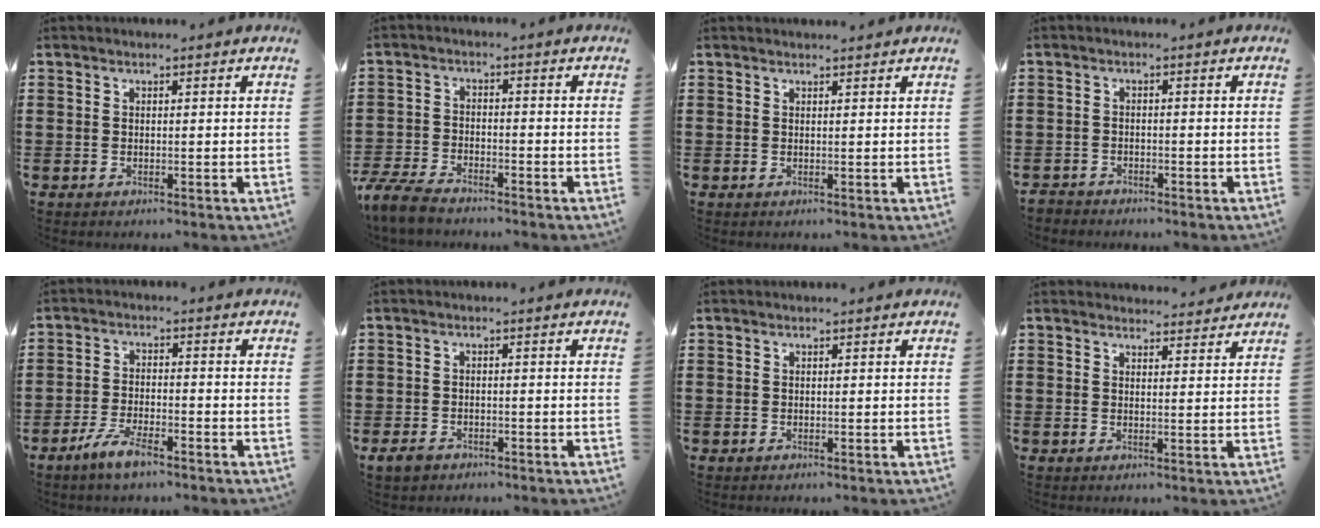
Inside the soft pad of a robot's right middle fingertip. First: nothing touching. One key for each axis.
{"total": 5.3, "fx": -4.9, "fy": 1.3, "fz": 1.6, "tx": -0.051, "ty": -0.001, "tz": -0.102}
{"total": 0.8, "fx": 0.8, "fy": 0.0, "fz": 0.2, "tx": 0.002, "ty": -0.005, "tz": 0.014}
{"total": 1.9, "fx": -1.9, "fy": 0.5, "fz": -0.2, "tx": -0.004, "ty": 0.001, "tz": -0.043}
{"total": 5.1, "fx": -3.7, "fy": 1.3, "fz": 3.2, "tx": -0.071, "ty": 0.000, "tz": -0.074}
{"total": 2.2, "fx": -1.6, "fy": 1.2, "fz": 1.0, "tx": -0.028, "ty": -0.001, "tz": -0.034}
{"total": 0.0}
{"total": 2.5, "fx": 2.5, "fy": 0.3, "fz": 0.0, "tx": 0.001, "ty": -0.008, "tz": 0.046}